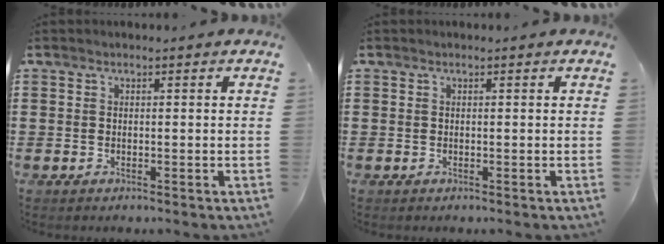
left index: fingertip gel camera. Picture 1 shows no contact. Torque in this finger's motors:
{"motor_torque": [-0.85, 1.29, -0.36, -0.07]}